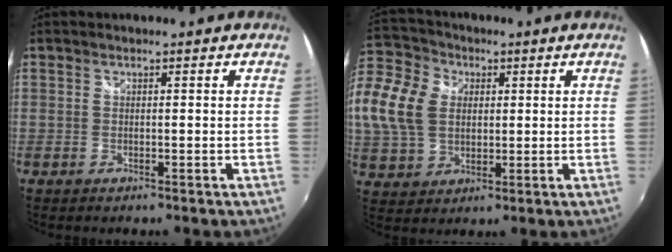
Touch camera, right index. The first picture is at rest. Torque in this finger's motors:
{"motor_torque": [1.09, 1.05, 0.26, 0.16]}